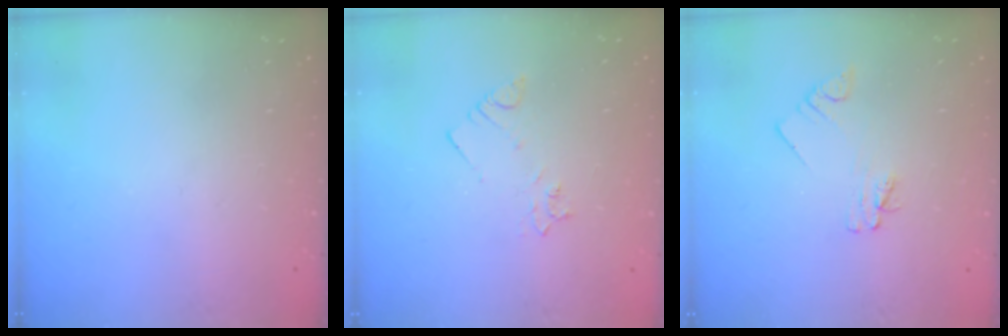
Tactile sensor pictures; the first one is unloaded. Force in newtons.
{"total": 3.2, "press": 3.2, "slide": 0.4}
{"total": 2.2, "press": 2.2, "slide": 0.3}